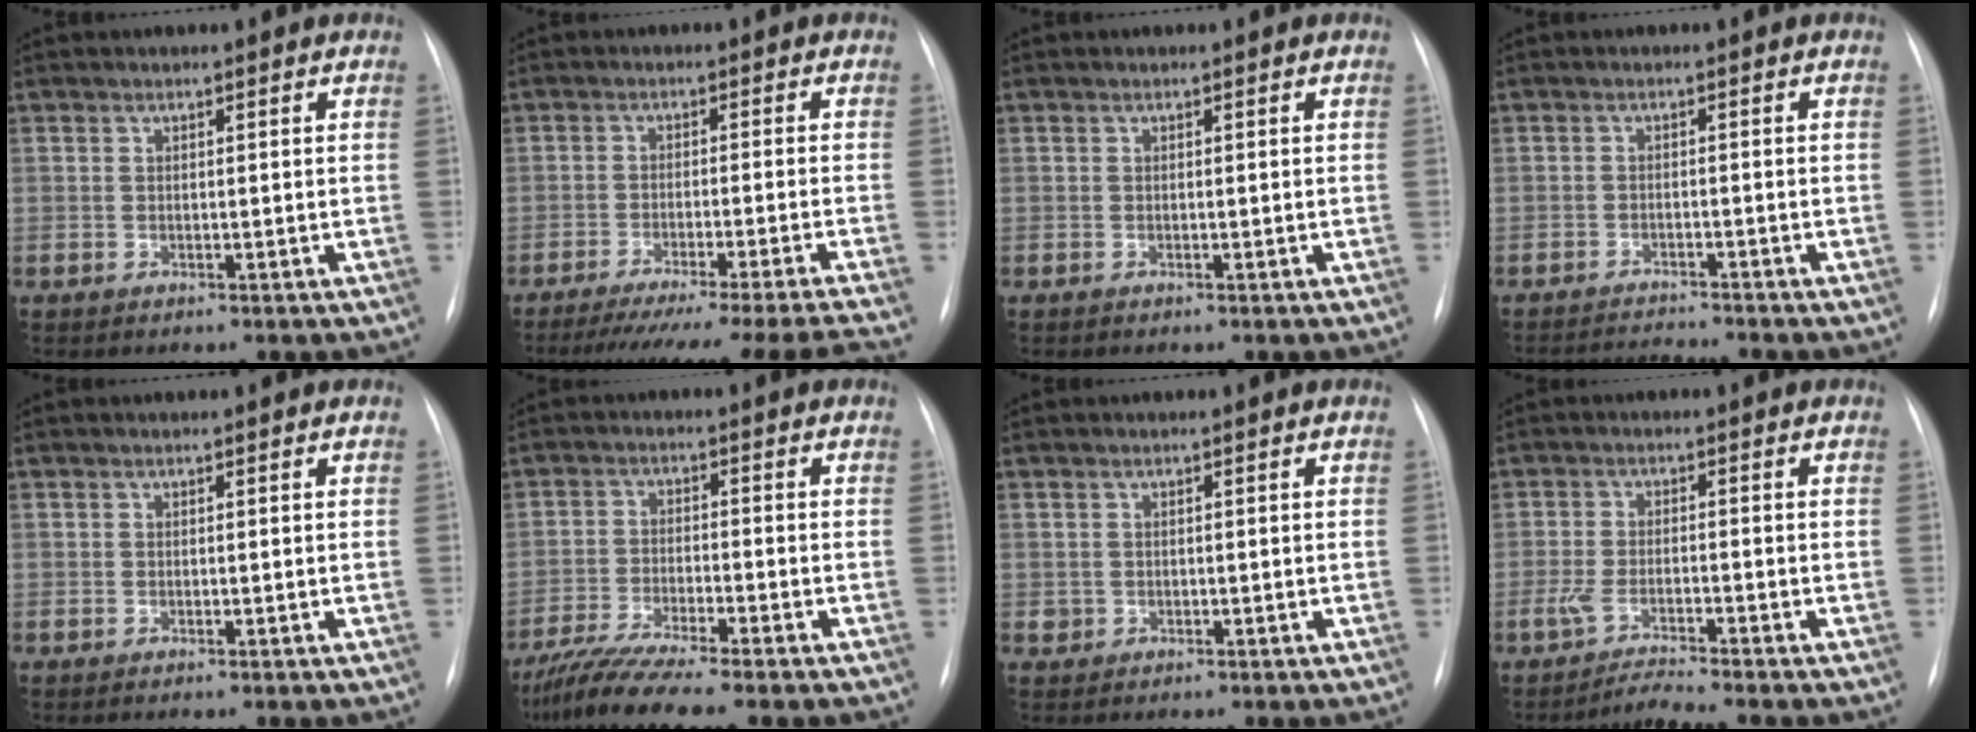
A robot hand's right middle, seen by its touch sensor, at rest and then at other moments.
{"total": 17.7, "force": [-15.7, -3.0, 7.6], "torque": [-0.083, -0.051, -0.223]}
{"total": 0.0}
{"total": 4.2, "force": [-3.9, -1.3, 0.1], "torque": [-0.006, -0.015, -0.065]}
{"total": 0.0}
{"total": 10.3, "force": [-8.6, -0.1, 5.6], "torque": [-0.099, -0.026, -0.145]}
{"total": 1.0, "force": [-0.1, 0.9, 0.1], "torque": [0.001, 0.003, -0.002]}
{"total": 4.3, "force": [-4.0, -1.2, 1.2], "torque": [-0.037, -0.015, -0.073]}